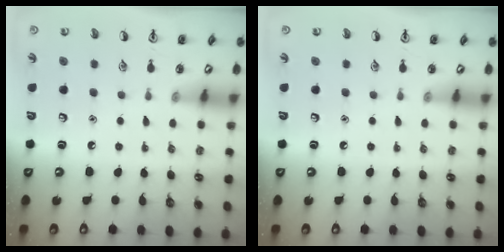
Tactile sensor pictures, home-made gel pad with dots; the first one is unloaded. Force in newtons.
{"total": 0.0}